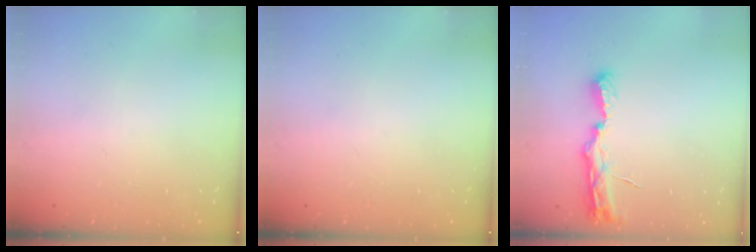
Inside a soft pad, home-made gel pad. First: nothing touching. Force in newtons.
{"total": 0.0}
{"total": 7.6, "press": 7.6, "slide": 0.9}